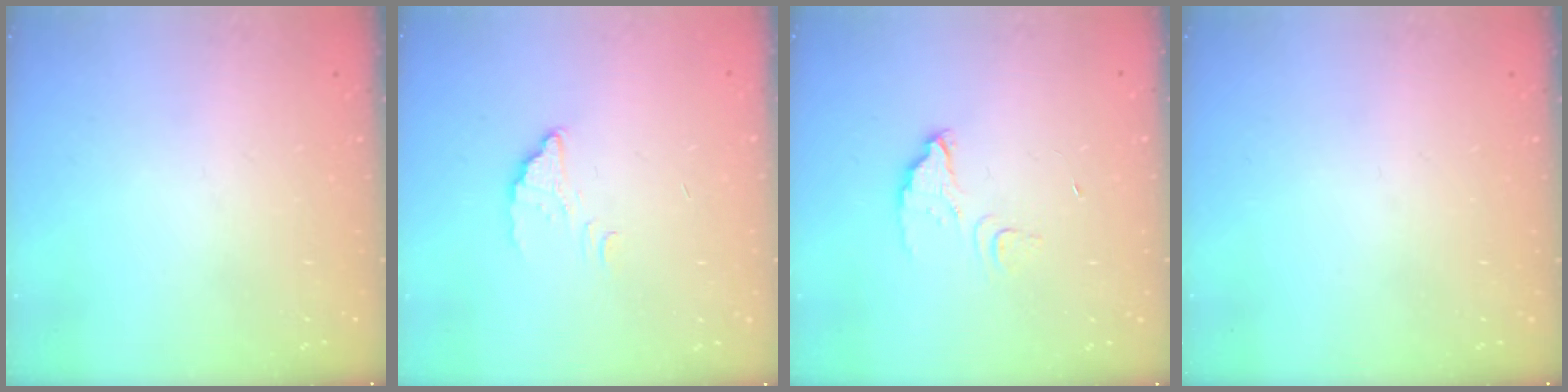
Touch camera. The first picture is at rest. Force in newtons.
{"total": 2.2, "press": 2.2, "slide": 0.1}
{"total": 3.1, "press": 3.1, "slide": 0.3}
{"total": 0.0}